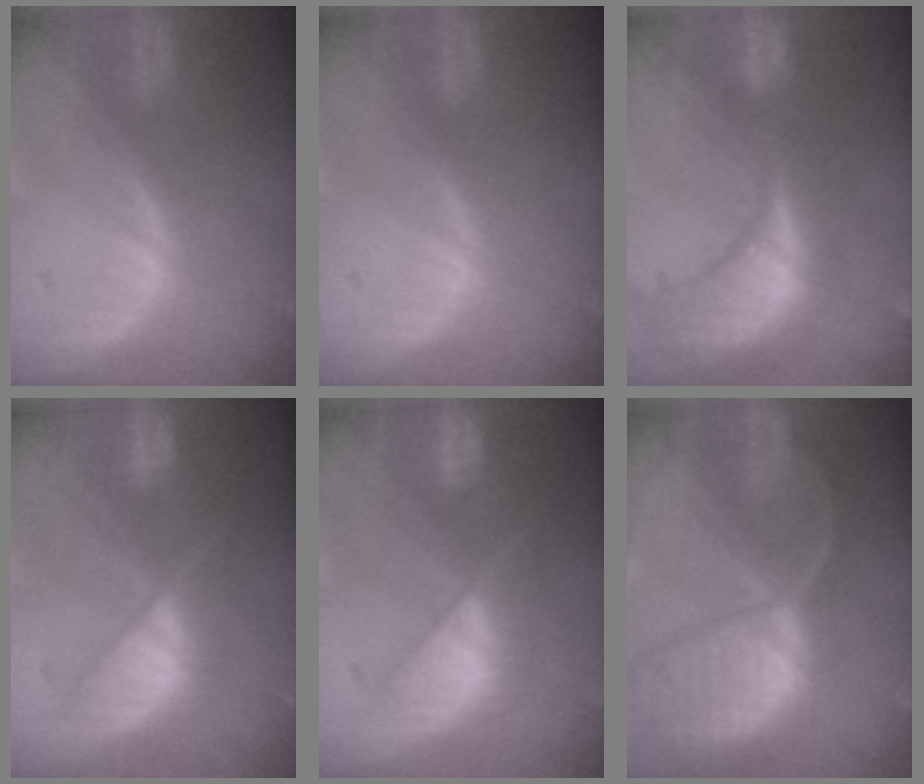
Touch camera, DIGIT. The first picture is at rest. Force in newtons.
{"total": 0.0}
{"total": 13.0, "press": 11.5, "slide": 6.1}
{"total": 7.3, "press": 7.2, "slide": 0.7}
{"total": 9.6, "press": 8.2, "slide": 5.0}
{"total": 12.0, "press": 9.9, "slide": 6.7}